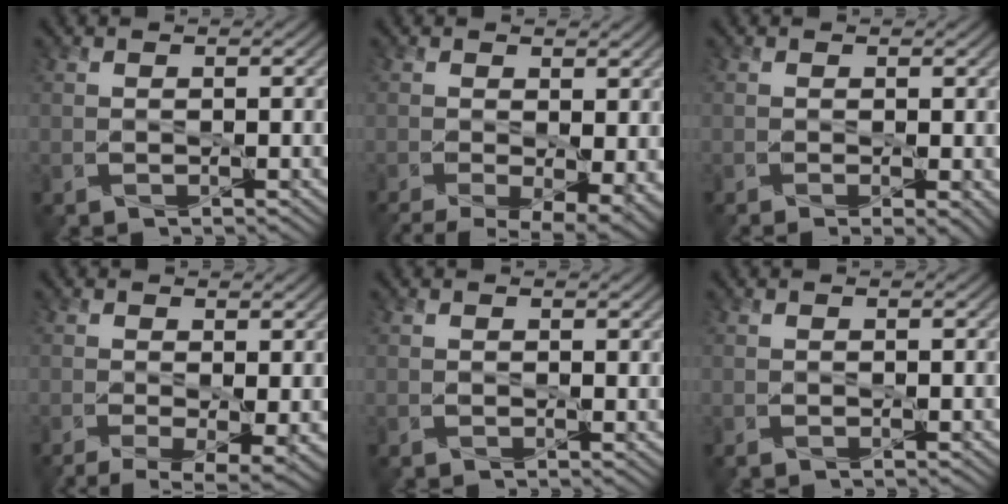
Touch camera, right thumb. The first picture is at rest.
{"total": 7.5, "force": [-2.6, 3.2, 6.2], "torque": [-0.110, -0.025, -0.035]}
{"total": 2.0, "force": [-0.5, 0.5, 1.9], "torque": [-0.036, -0.010, -0.006]}
{"total": 6.0, "force": [-2.4, 2.0, 5.1], "torque": [-0.100, -0.020, -0.034]}
{"total": 0.7, "force": [0.5, 0.4, 0.4], "torque": [-0.006, -0.003, 0.008]}
{"total": 0.0}